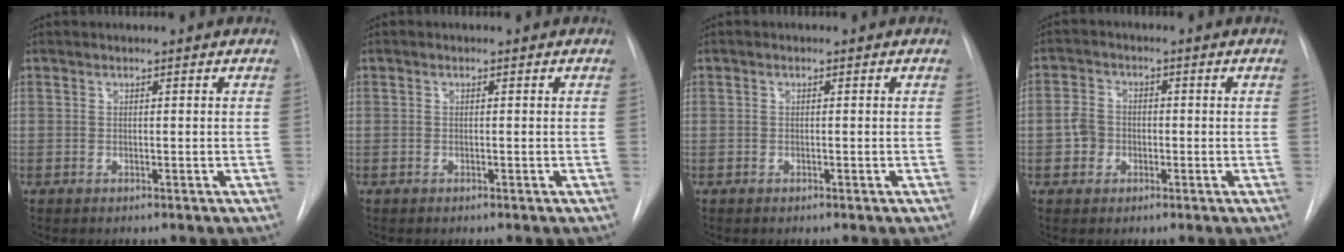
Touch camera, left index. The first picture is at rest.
{"total": 0.0}
{"total": 0.0}
{"total": 3.9, "force": [-1.0, 3.4, 1.6], "torque": [-0.035, 0.013, -0.016]}